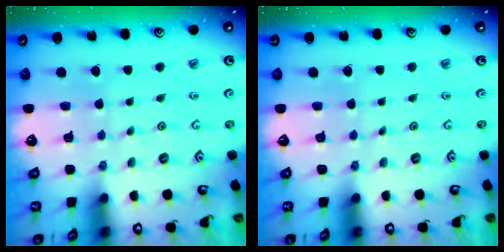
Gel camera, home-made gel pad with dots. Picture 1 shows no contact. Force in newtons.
{"total": 0.0}